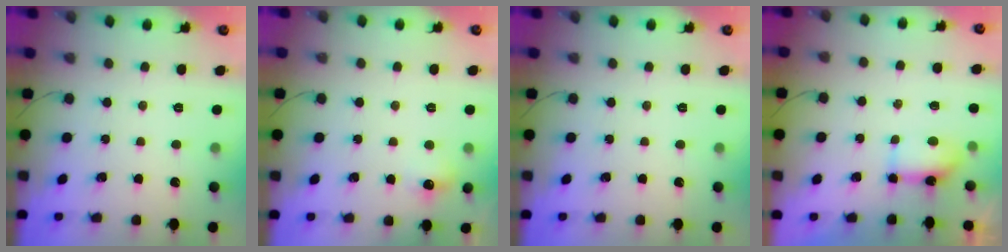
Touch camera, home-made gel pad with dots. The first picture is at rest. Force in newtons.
{"total": 6.2, "press": 5.9, "slide": 1.8}
{"total": 0.0}
{"total": 9.3, "press": 6.1, "slide": 7.1}